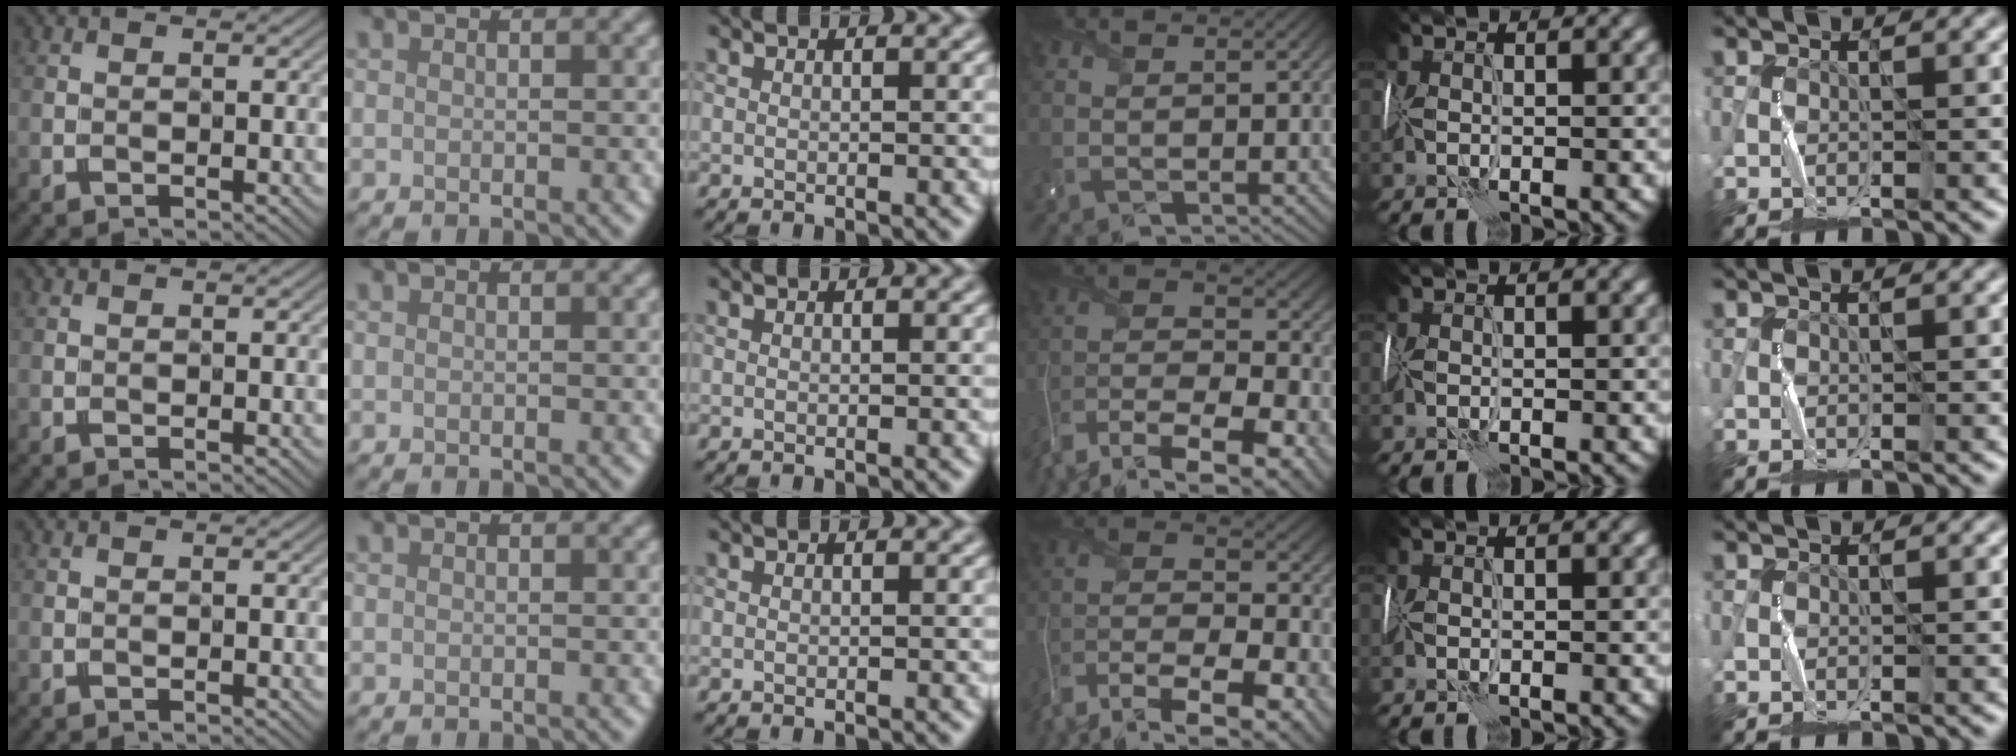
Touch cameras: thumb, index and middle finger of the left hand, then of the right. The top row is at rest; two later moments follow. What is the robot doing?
{"motion": "wrap", "object": "sponge"}